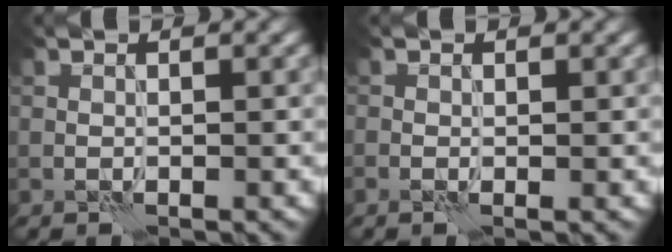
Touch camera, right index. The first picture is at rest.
{"total": 0.6, "force": [-0.1, 0.2, 0.5], "torque": [-0.011, -0.003, -0.003]}